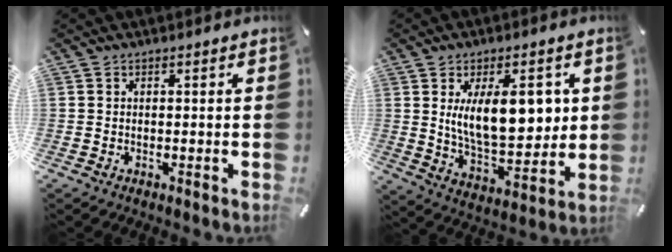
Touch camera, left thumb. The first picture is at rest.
{"total": 15.7, "force": [3.9, 8.1, 12.9], "torque": [-0.195, -0.009, 0.063]}